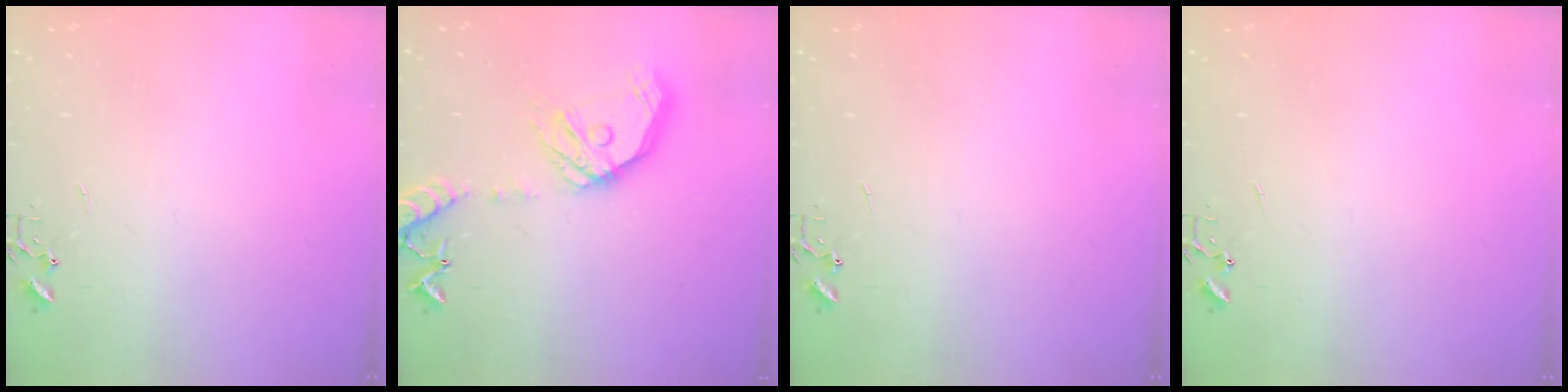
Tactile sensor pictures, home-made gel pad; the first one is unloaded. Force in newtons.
{"total": 17.9, "press": 17.7, "slide": 2.6}
{"total": 0.0}
{"total": 0.0}